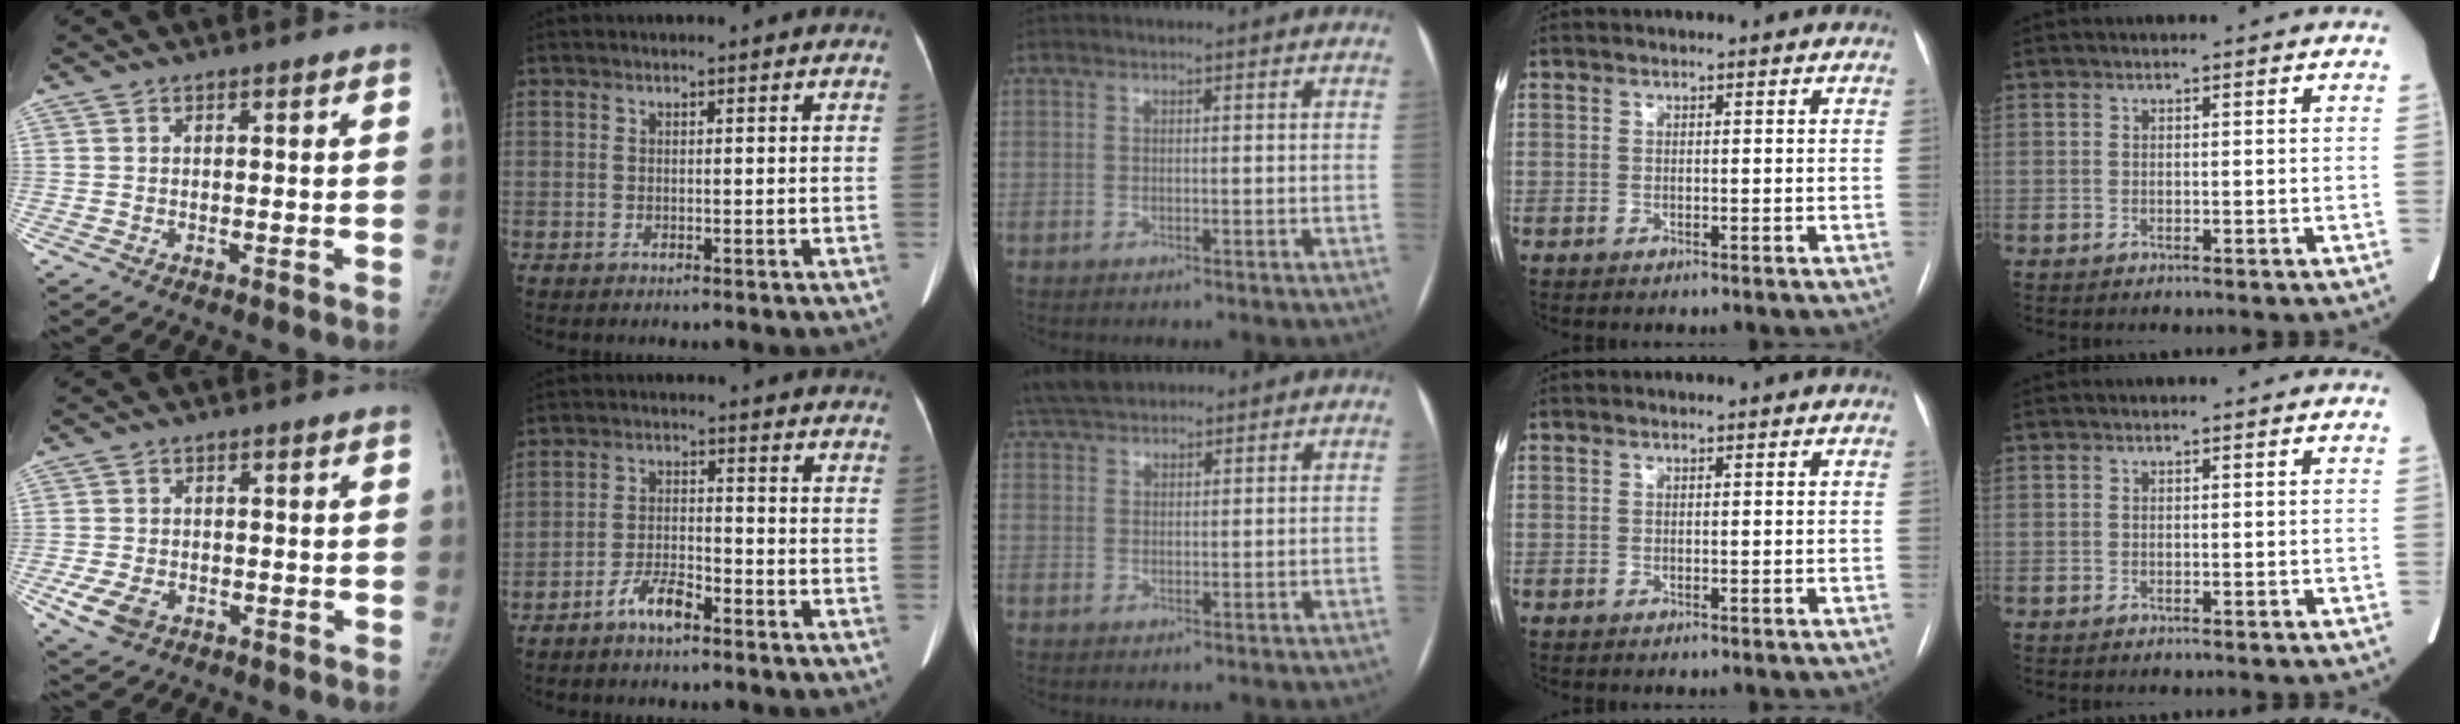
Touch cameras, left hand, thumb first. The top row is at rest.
{"thumb": {"total": 5.4, "force": [-2.3, 3.8, 3.1], "torque": [-0.059, 0.004, -0.036]}, "index": {"total": 4.7, "force": [-3.5, 1.2, 2.9], "torque": [-0.062, 0.004, -0.065]}, "middle": {"total": 6.4, "force": [5.4, 2.2, 2.5], "torque": [-0.051, 0.028, 0.104]}}